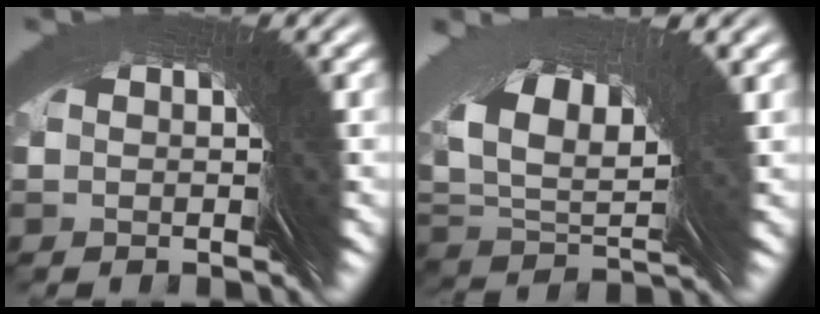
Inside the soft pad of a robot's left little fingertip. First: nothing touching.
{"total": 4.2, "force": [3.2, 1.1, 2.6], "torque": [-0.055, 0.025, 0.044]}